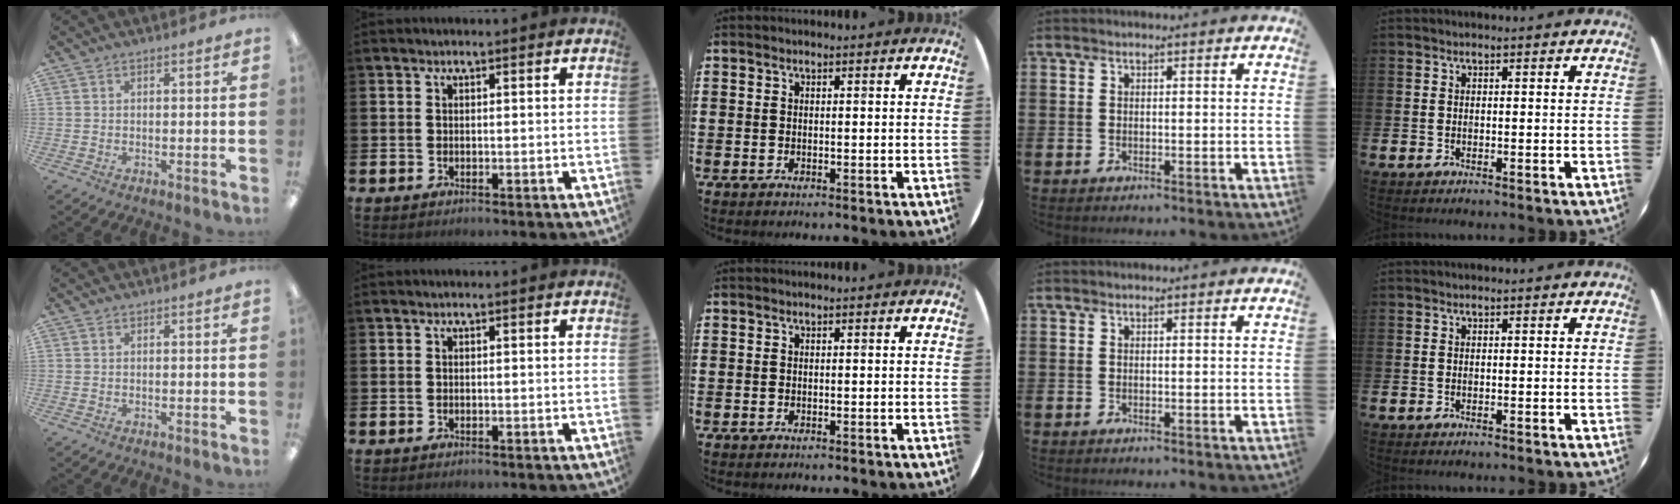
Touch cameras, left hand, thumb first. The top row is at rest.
{}